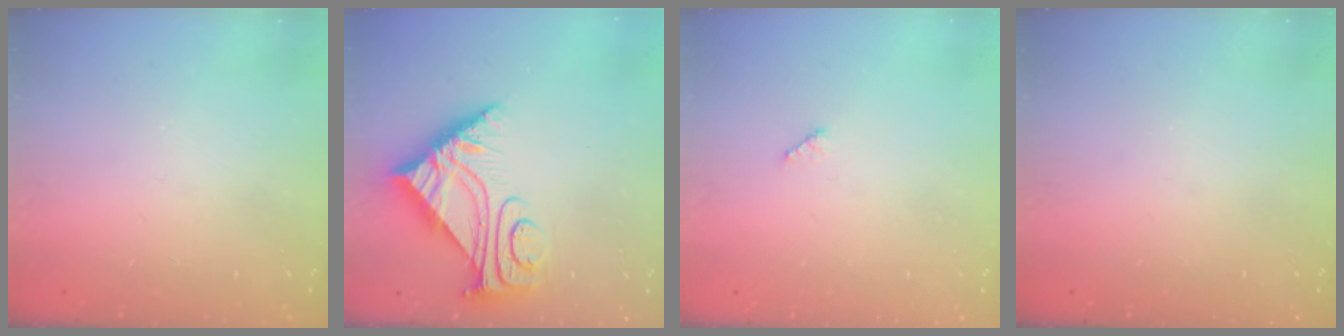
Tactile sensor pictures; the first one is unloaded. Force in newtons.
{"total": 7.9, "press": 7.8, "slide": 0.8}
{"total": 2.9, "press": 2.9, "slide": 0.4}
{"total": 0.0}